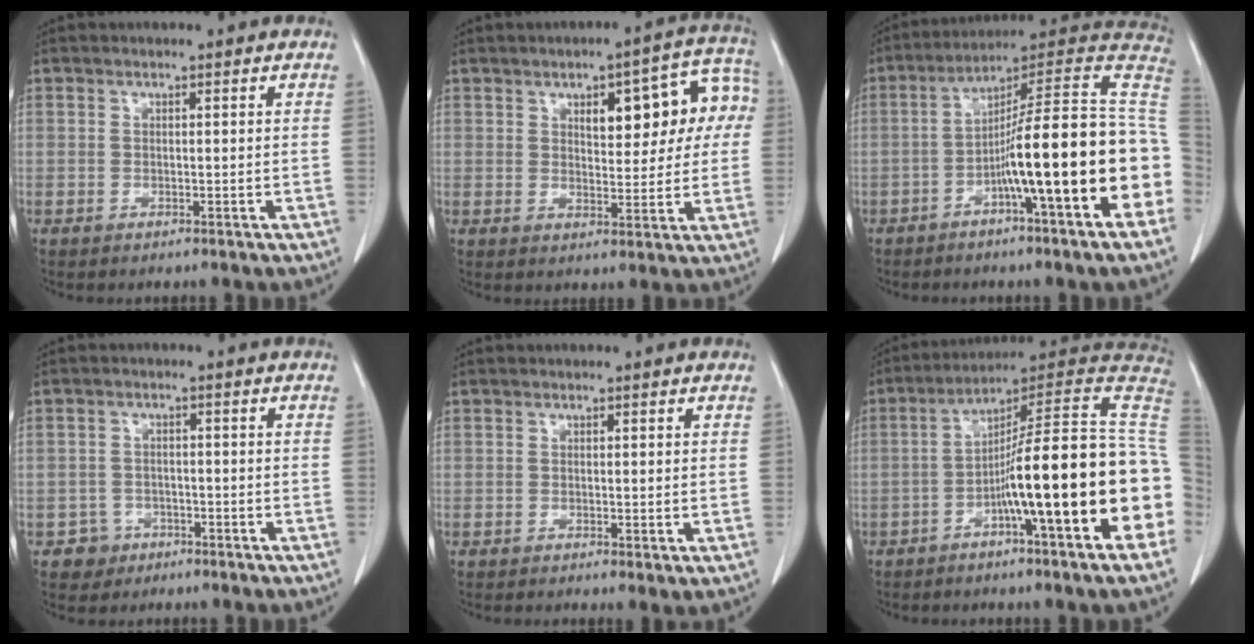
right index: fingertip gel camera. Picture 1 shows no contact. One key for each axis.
{"total": 11.7, "fx": 3.0, "fy": 4.3, "fz": 10.4, "tx": -0.123, "ty": 0.038, "tz": 0.041}
{"total": 21.0, "fx": -5.1, "fy": 0.3, "fz": 20.4, "tx": -0.224, "ty": 0.032, "tz": -0.079}
{"total": 3.4, "fx": -1.8, "fy": 2.9, "fz": -0.4, "tx": 0.011, "ty": 0.015, "tz": -0.028}
{"total": 1.4, "fx": -0.3, "fy": 0.3, "fz": 1.4, "tx": -0.019, "ty": -0.005, "tz": -0.002}
{"total": 22.5, "fx": -4.8, "fy": 0.1, "fz": 22.0, "tx": -0.236, "ty": 0.030, "tz": -0.080}